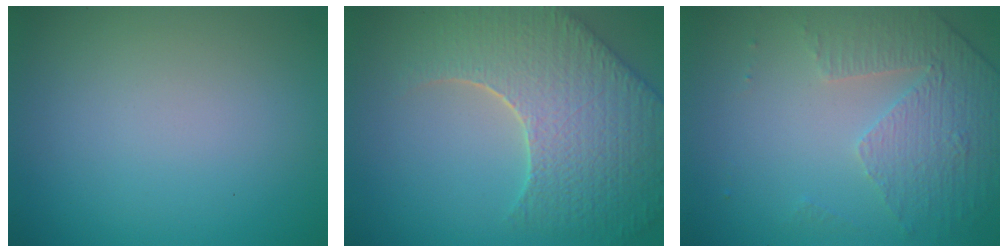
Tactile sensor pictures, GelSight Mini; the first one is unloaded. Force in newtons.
{"total": 9.1, "press": 6.4, "slide": 6.4}
{"total": 4.8, "press": 3.2, "slide": 3.5}